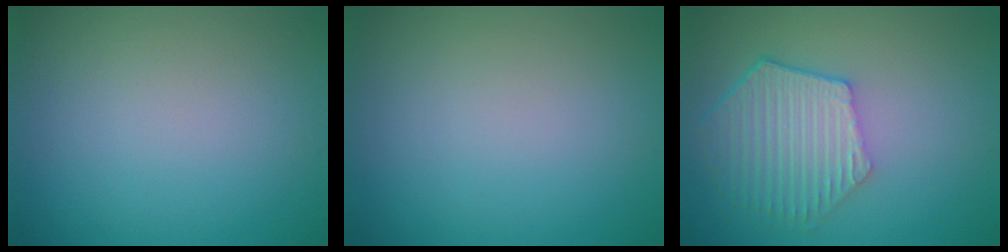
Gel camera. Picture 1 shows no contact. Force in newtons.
{"total": 0.0}
{"total": 5.9, "press": 4.8, "slide": 3.5}